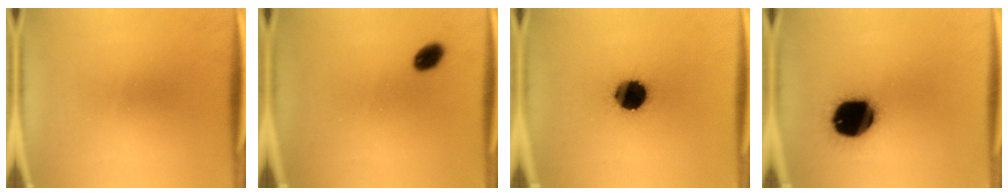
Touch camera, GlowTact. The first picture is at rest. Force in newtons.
{"total": 3.6}
{"total": 14.1}
{"total": 20.2}